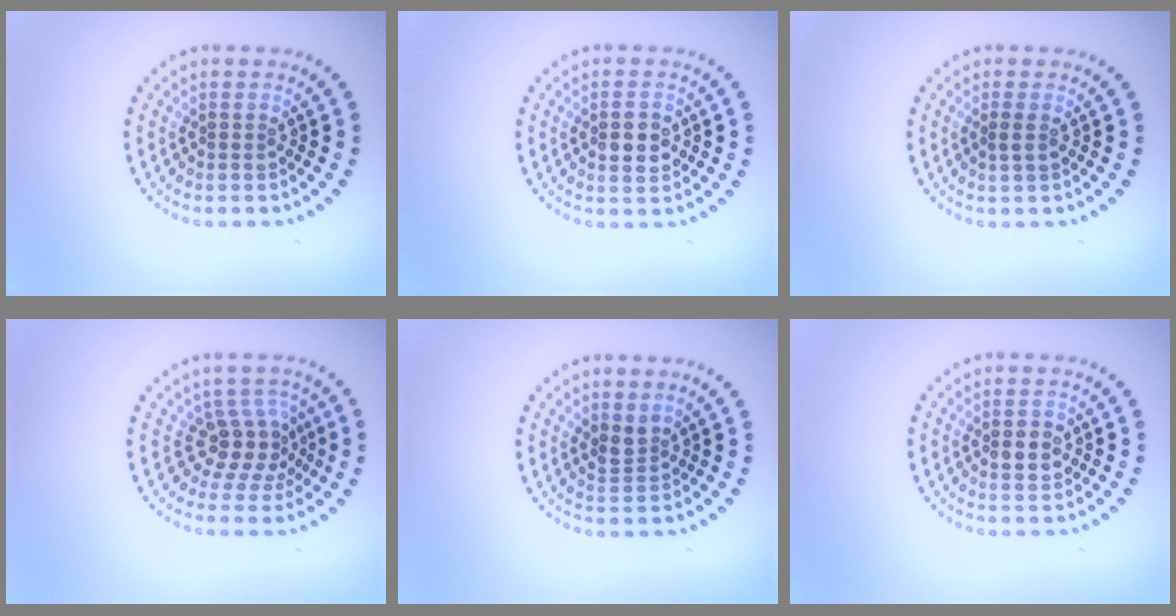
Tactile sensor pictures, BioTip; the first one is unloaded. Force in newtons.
{"total": 2.4, "press": 2.3, "slide": 0.2}
{"total": 1.0, "press": 0.9, "slide": 0.3}
{"total": 3.4, "press": 2.4, "slide": 2.3}
{"total": 1.5, "press": 1.2, "slide": 1.0}
{"total": 2.0, "press": 1.9, "slide": 0.3}